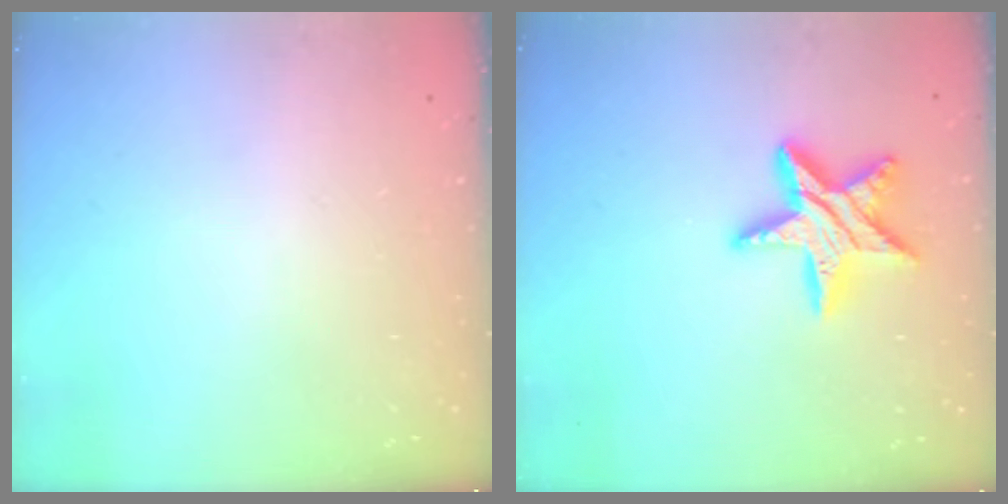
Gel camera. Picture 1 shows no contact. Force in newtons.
{"total": 13.2, "press": 13.2, "slide": 0.6}